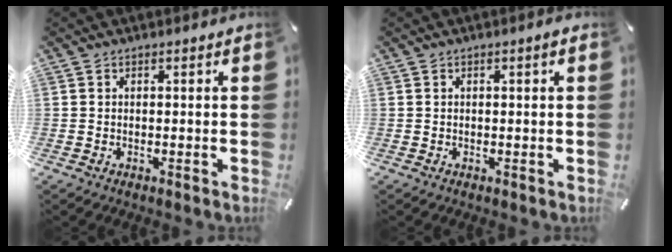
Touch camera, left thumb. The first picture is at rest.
{"total": 1.1, "force": [0.2, 0.1, 1.1], "torque": [-0.020, 0.001, 0.003]}